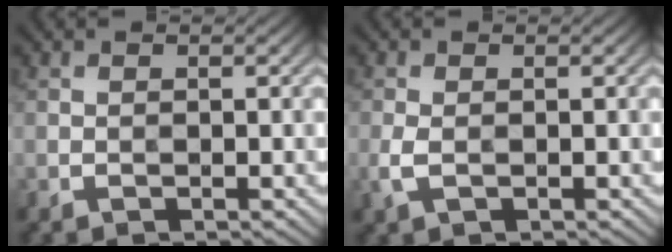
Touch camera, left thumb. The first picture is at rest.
{"total": 2.2, "force": [-0.5, 1.3, 1.8], "torque": [-0.052, -0.005, -0.012]}